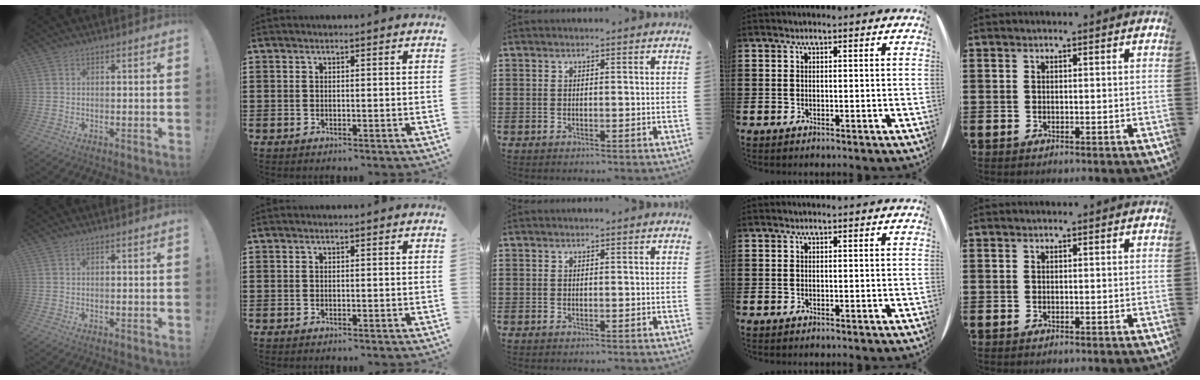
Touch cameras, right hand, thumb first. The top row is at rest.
{}